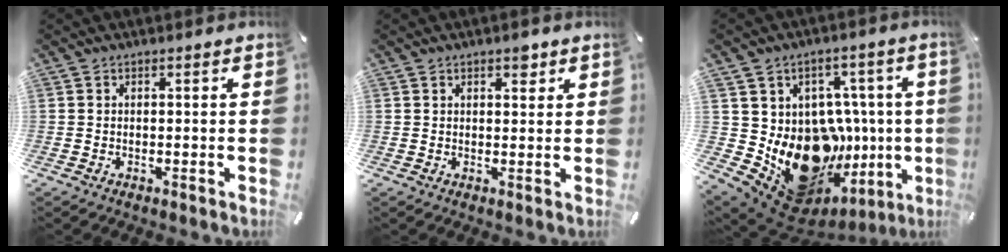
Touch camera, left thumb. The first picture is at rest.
{"total": 2.7, "force": [1.7, 1.3, 1.7], "torque": [-0.012, -0.007, 0.024]}
{"total": 20.3, "force": [-3.8, 16.0, 11.9], "torque": [-0.183, -0.025, -0.008]}